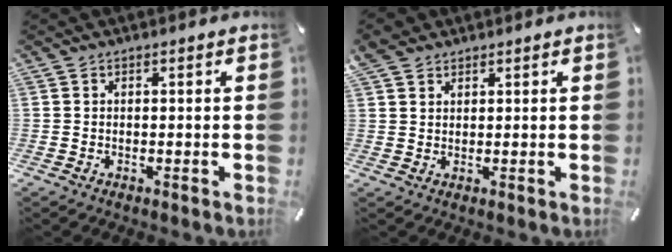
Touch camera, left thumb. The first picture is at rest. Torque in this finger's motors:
{"motor_torque": [0.50, 0.50, 1.44, -1.34, 0.26]}